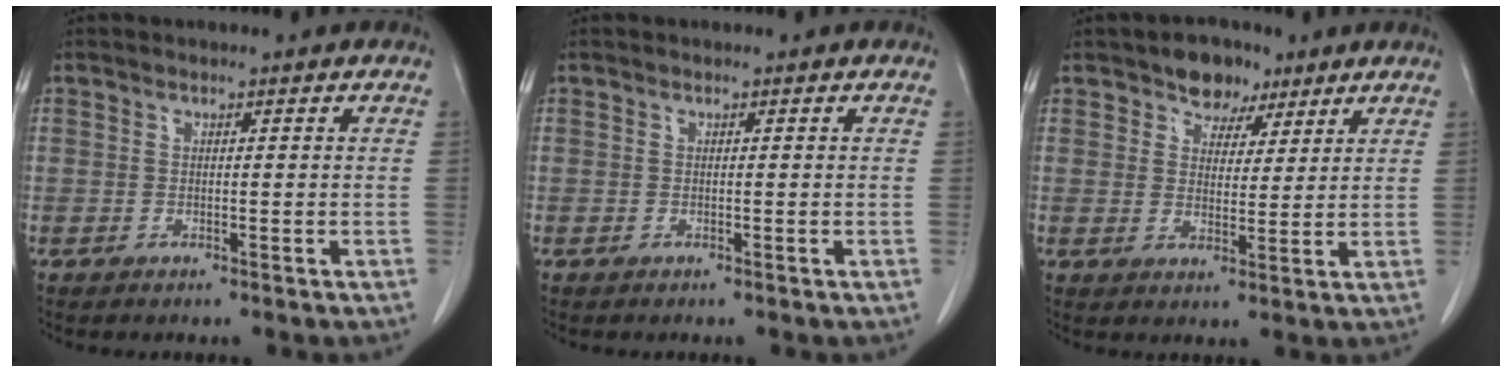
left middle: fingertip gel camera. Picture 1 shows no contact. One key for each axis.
{"total": 0.0}
{"total": 5.8, "fx": 4.0, "fy": 3.7, "fz": 2.1, "tx": -0.024, "ty": 0.009, "tz": 0.065}